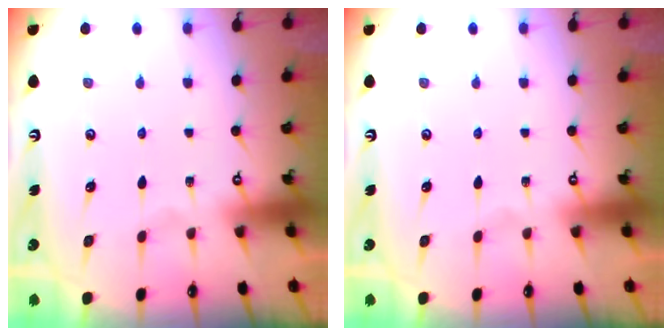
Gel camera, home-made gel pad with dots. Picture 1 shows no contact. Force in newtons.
{"total": 0.0}